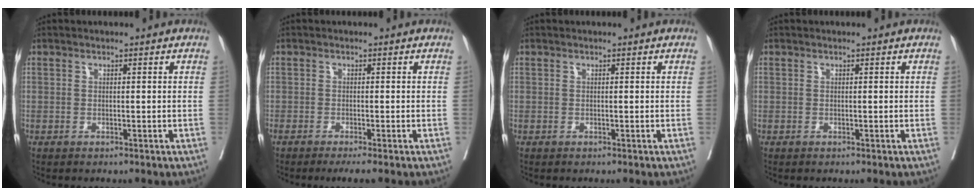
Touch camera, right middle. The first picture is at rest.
{"total": 2.8, "force": [-2.1, -0.1, 1.8], "torque": [-0.024, -0.008, -0.035]}
{"total": 0.0}
{"total": 0.0}